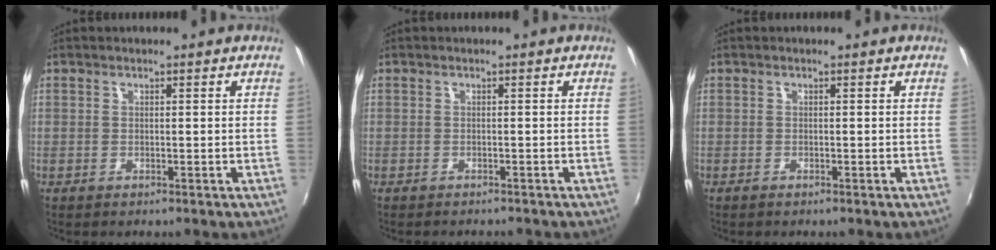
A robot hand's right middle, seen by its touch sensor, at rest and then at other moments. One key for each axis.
{"total": 1.9, "fx": -1.8, "fy": 0.3, "fz": 0.6, "tx": -0.014, "ty": -0.010, "tz": -0.024}
{"total": 0.6, "fx": -0.5, "fy": 0.2, "fz": 0.2, "tx": -0.006, "ty": -0.003, "tz": -0.011}